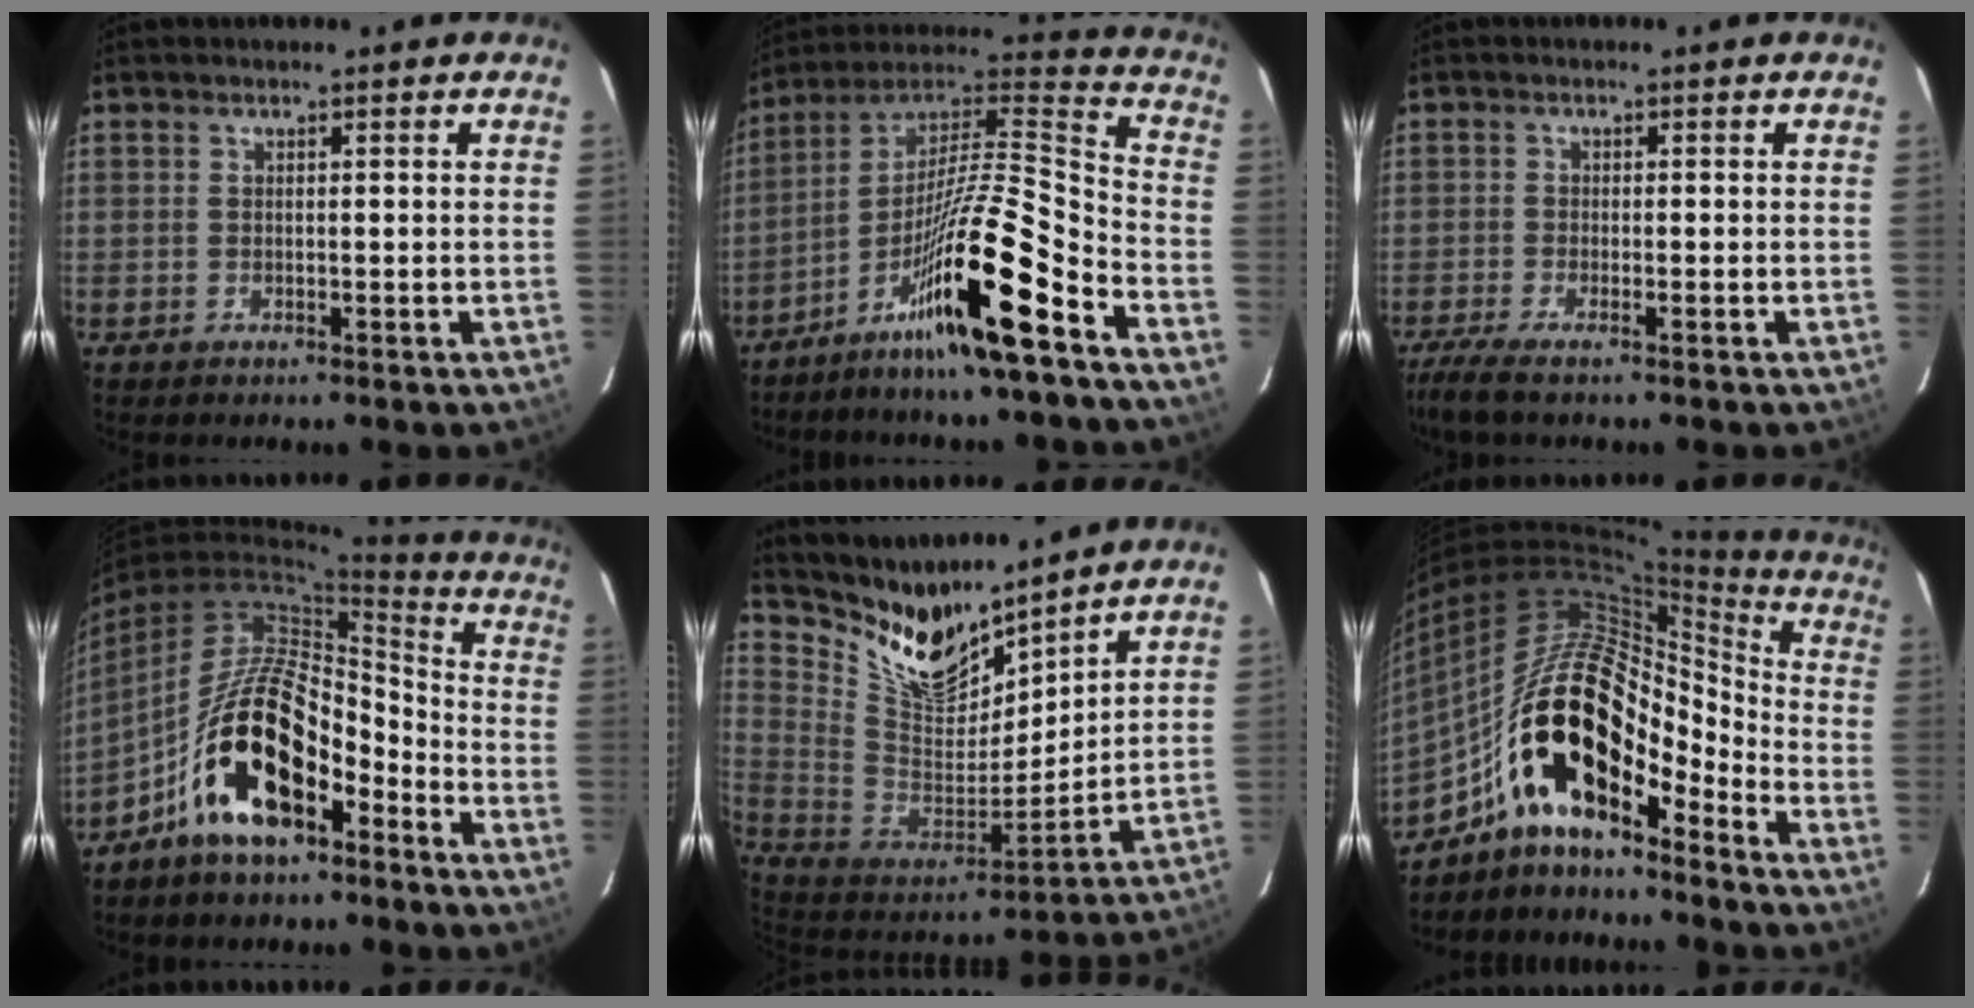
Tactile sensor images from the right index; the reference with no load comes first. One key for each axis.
{"total": 19.3, "fx": -12.6, "fy": 0.4, "fz": 14.6, "tx": -0.250, "ty": -0.014, "tz": -0.230}
{"total": 5.1, "fx": -3.9, "fy": 0.2, "fz": 3.2, "tx": -0.079, "ty": -0.019, "tz": -0.076}
{"total": 16.1, "fx": -9.4, "fy": 6.8, "fz": 11.1, "tx": -0.197, "ty": 0.020, "tz": -0.164}
{"total": 15.8, "fx": 13.3, "fy": 5.5, "fz": 6.5, "tx": -0.142, "ty": -0.024, "tz": 0.257}
{"total": 20.9, "fx": -11.2, "fy": 8.3, "fz": 15.6, "tx": -0.271, "ty": 0.000, "tz": -0.218}